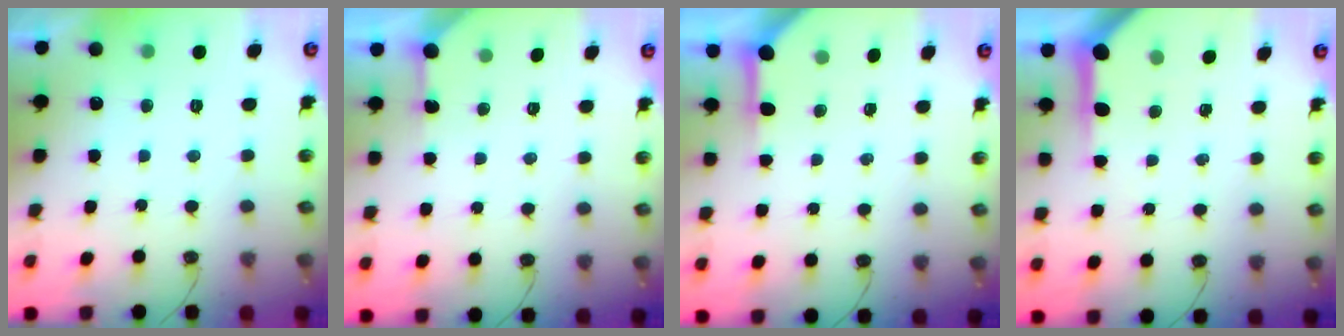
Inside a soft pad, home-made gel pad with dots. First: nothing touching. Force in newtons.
{"total": 1.6, "press": 1.5, "slide": 0.3}
{"total": 3.9, "press": 3.8, "slide": 0.4}
{"total": 5.0, "press": 5.0, "slide": 0.1}